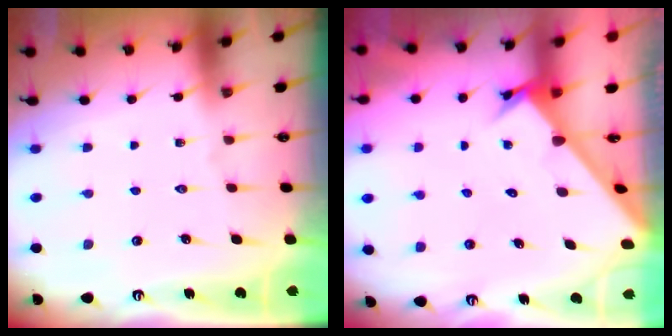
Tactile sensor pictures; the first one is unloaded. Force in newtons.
{"total": 2.7, "press": 2.7, "slide": 0.3}